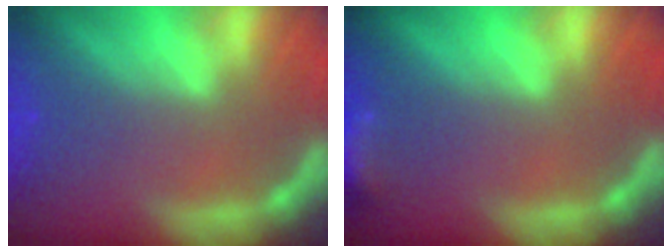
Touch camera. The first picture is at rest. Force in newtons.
{"total": 4.4}